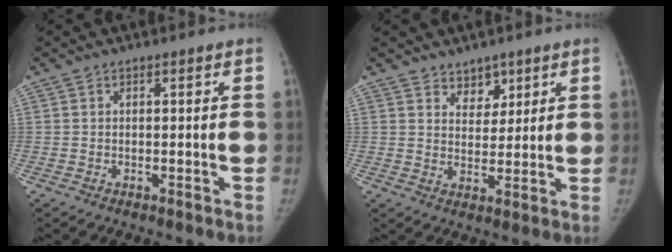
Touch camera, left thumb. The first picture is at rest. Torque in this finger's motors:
{"motor_torque": [-0.07, 0.02, -0.03, 0.12, -0.04]}